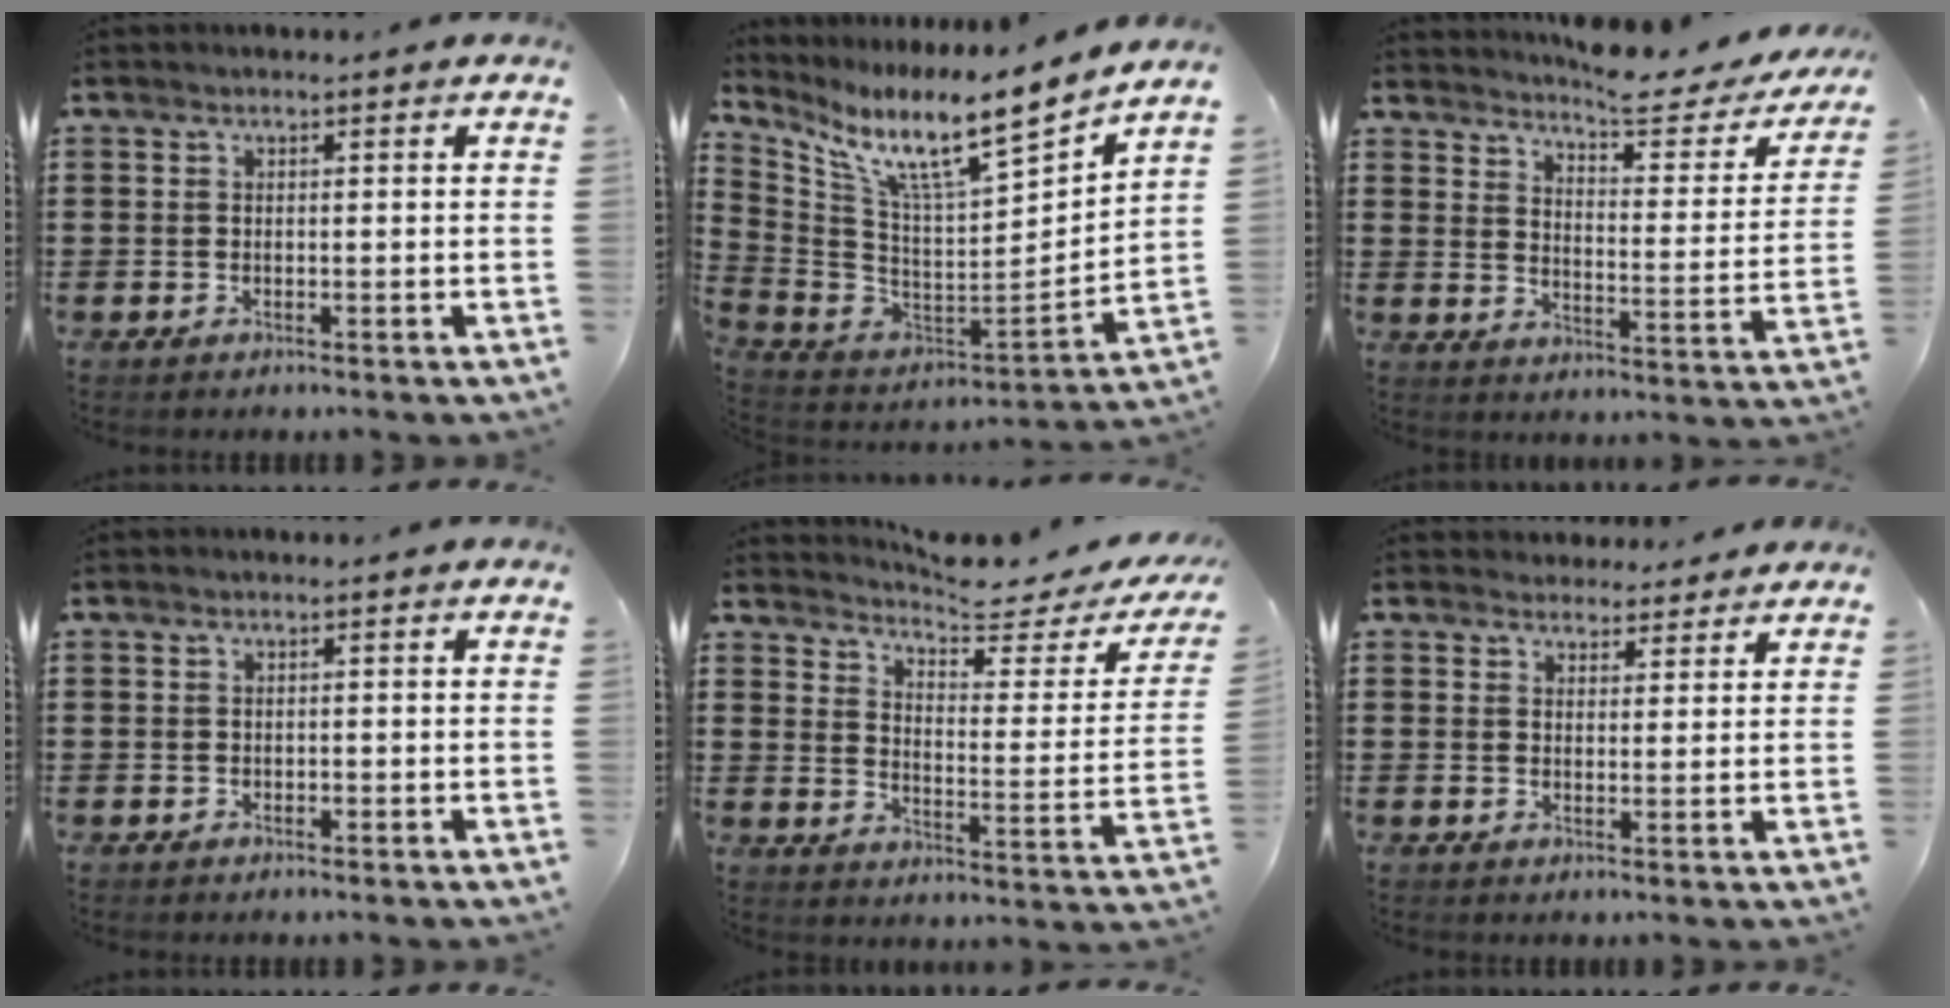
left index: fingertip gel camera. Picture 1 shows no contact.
{"total": 10.8, "force": [7.5, 1.4, 7.7], "torque": [-0.168, -0.059, 0.118]}
{"total": 6.3, "force": [5.8, 0.7, 2.5], "torque": [-0.051, -0.040, 0.093]}
{"total": 0.0}
{"total": 4.8, "force": [4.4, 0.2, 2.0], "torque": [-0.048, -0.039, 0.066]}
{"total": 3.1, "force": [2.9, 1.2, -0.1], "torque": [-0.001, -0.005, 0.054]}